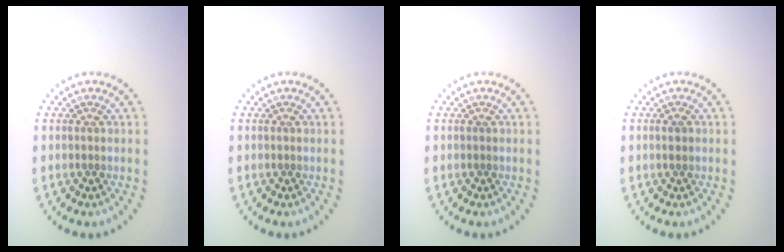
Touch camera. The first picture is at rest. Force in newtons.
{"total": 0.0}
{"total": 0.0}
{"total": 0.9, "press": 0.8, "slide": 0.3}